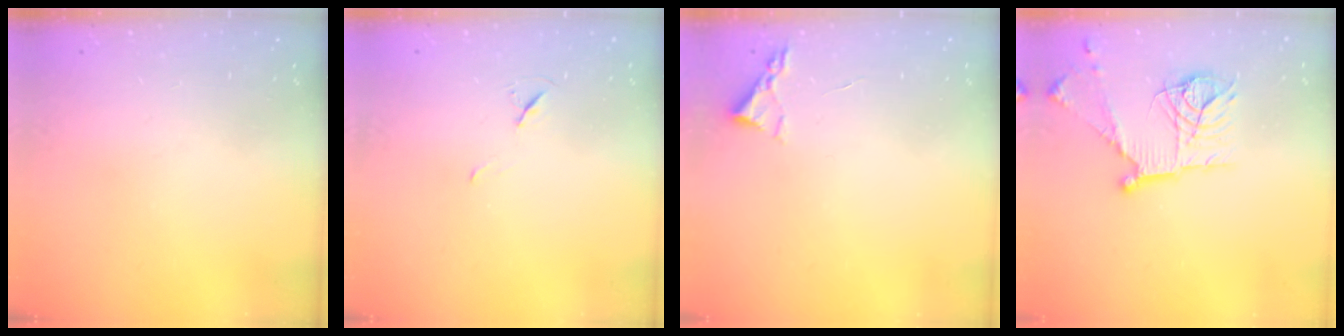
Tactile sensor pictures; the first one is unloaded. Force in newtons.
{"total": 4.9, "press": 4.4, "slide": 2.2}
{"total": 2.4, "press": 2.3, "slide": 0.3}
{"total": 16.6, "press": 16.6, "slide": 1.3}